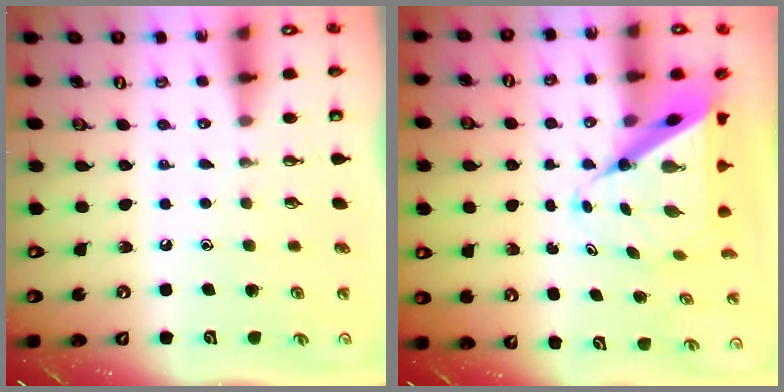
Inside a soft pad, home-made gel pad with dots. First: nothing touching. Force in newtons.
{"total": 9.7, "press": 9.6, "slide": 0.9}